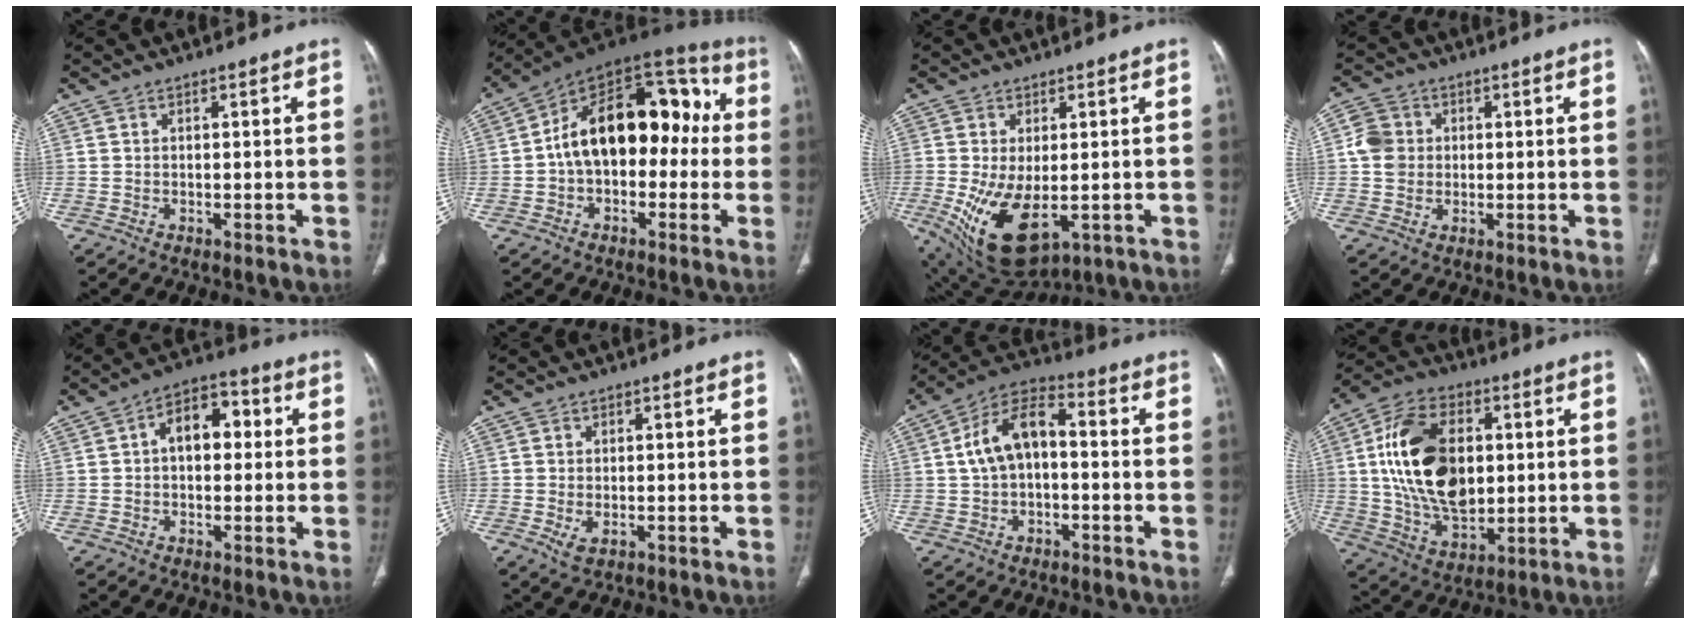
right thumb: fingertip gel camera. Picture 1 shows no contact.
{"total": 20.2, "force": [0.2, 12.4, 16.0], "torque": [-0.212, 0.059, -0.008]}
{"total": 13.2, "force": [-3.2, 6.9, 10.7], "torque": [-0.195, -0.017, -0.026]}
{"total": 5.4, "force": [0.5, 4.9, 2.3], "torque": [-0.033, 0.007, 0.004]}
{"total": 9.0, "force": [1.2, 5.7, 6.8], "torque": [-0.079, 0.026, 0.011]}
{"total": 2.3, "force": [-0.7, 1.2, 1.9], "torque": [-0.038, -0.007, -0.005]}
{"total": 10.6, "force": [0.2, 6.1, 8.7], "torque": [-0.161, 0.036, -0.007]}
{"total": 20.8, "force": [2.8, 13.0, 16.1], "torque": [-0.270, -0.004, 0.057]}